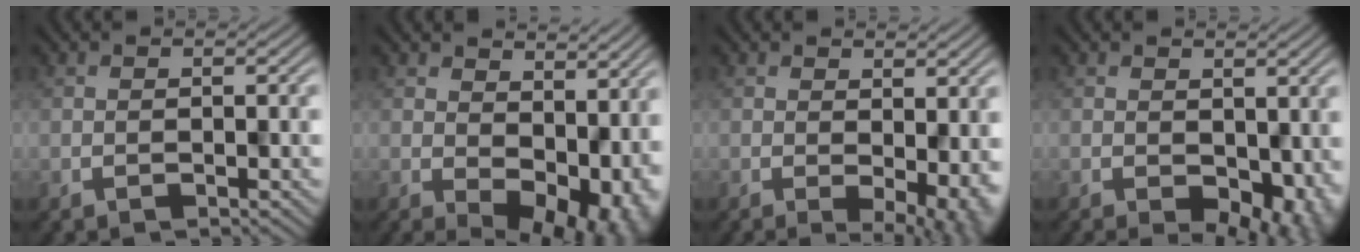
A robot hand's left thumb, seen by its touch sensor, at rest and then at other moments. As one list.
[{"total": 10.4, "force": [0.0, 6.9, 7.7], "torque": [-0.088, -0.037, 0.032]}, {"total": 4.8, "force": [-0.7, 2.1, 4.2], "torque": [-0.058, -0.019, 0.010]}, {"total": 5.0, "force": [-1.3, 3.0, 3.8], "torque": [-0.058, -0.020, -0.002]}]